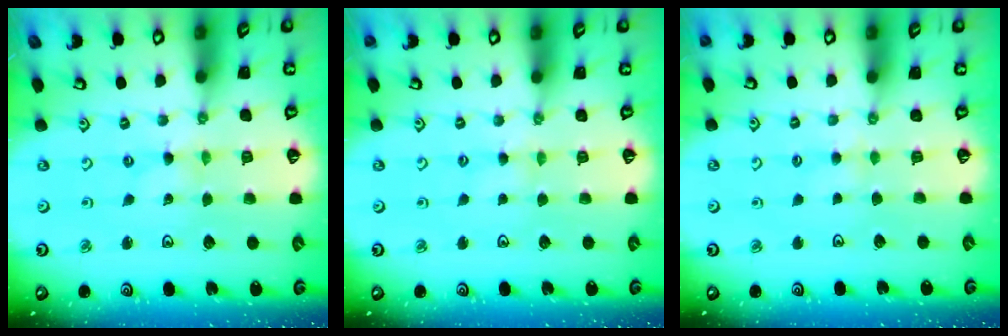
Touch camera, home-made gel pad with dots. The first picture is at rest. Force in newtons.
{"total": 2.9, "press": 2.9, "slide": 0.3}
{"total": 2.8, "press": 2.7, "slide": 0.5}